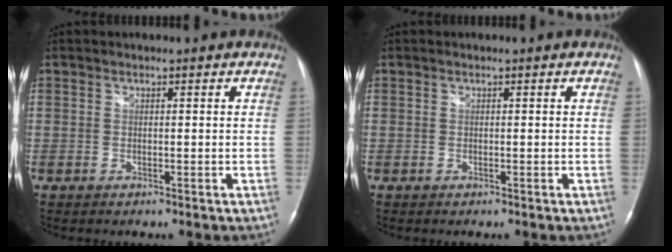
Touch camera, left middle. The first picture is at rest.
{"total": 0.0}